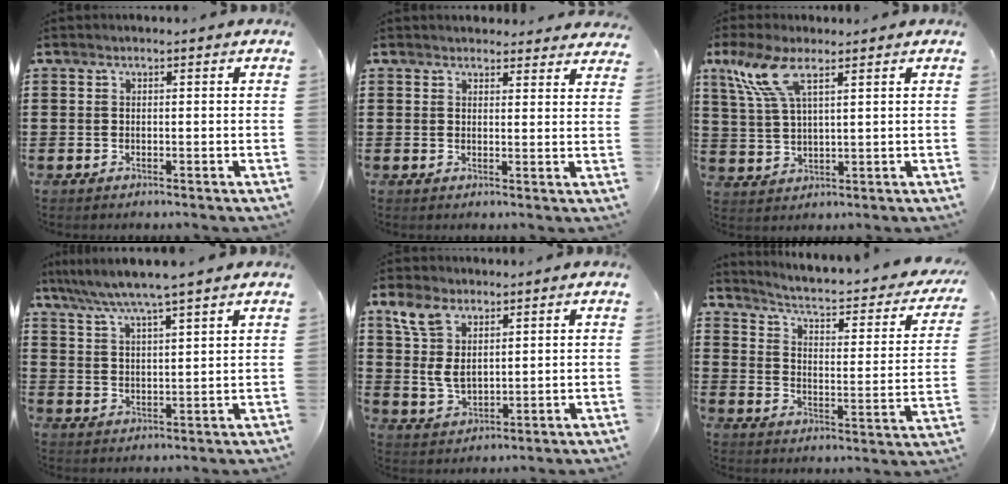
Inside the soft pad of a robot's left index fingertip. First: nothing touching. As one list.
[{"total": 2.7, "force": [2.6, 0.4, 0.0], "torque": [0.001, -0.011, 0.049]}, {"total": 8.4, "force": [4.9, 2.2, 6.4], "torque": [-0.154, -0.001, 0.084]}, {"total": 5.4, "force": [4.7, -0.7, 2.6], "torque": [-0.066, -0.023, 0.079]}, {"total": 6.6, "force": [3.0, 4.1, 4.1], "torque": [-0.101, 0.009, 0.055]}, {"total": 4.0, "force": [2.9, 0.5, 2.6], "torque": [-0.069, -0.032, 0.039]}]